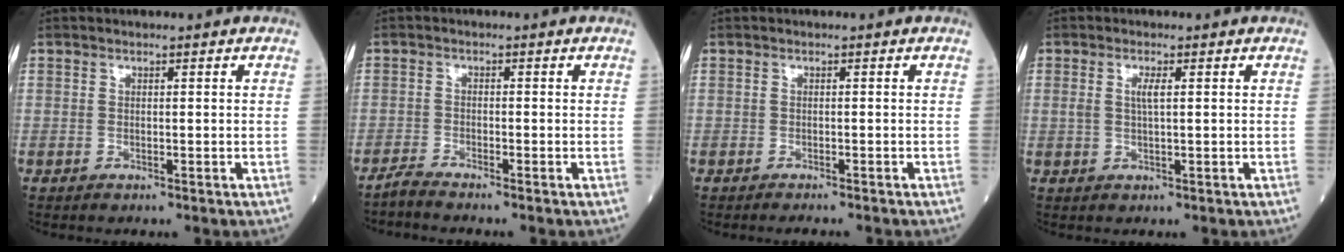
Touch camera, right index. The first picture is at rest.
{"total": 2.1, "force": [-2.0, -0.5, 0.4], "torque": [-0.015, -0.008, -0.044]}
{"total": 2.5, "force": [-2.3, 0.1, 1.0], "torque": [-0.013, -0.004, -0.030]}
{"total": 2.0, "force": [0.5, 0.3, 1.9], "torque": [-0.042, 0.001, 0.008]}